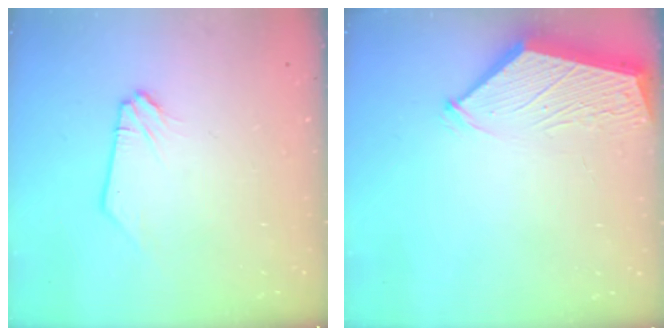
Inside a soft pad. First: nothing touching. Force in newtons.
{"total": 2.9, "press": 2.9, "slide": 0.4}